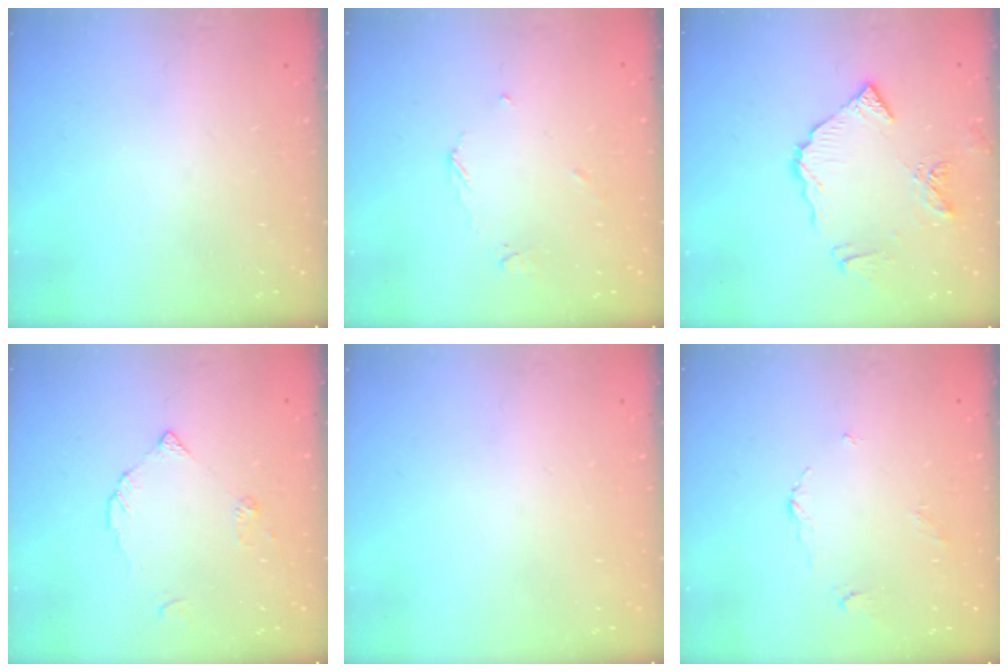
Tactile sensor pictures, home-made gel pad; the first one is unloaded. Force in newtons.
{"total": 3.7, "press": 3.6, "slide": 0.4}
{"total": 10.9, "press": 10.8, "slide": 1.3}
{"total": 3.7, "press": 3.7, "slide": 0.3}
{"total": 1.8, "press": 1.8, "slide": 0.1}
{"total": 2.6, "press": 2.5, "slide": 0.4}